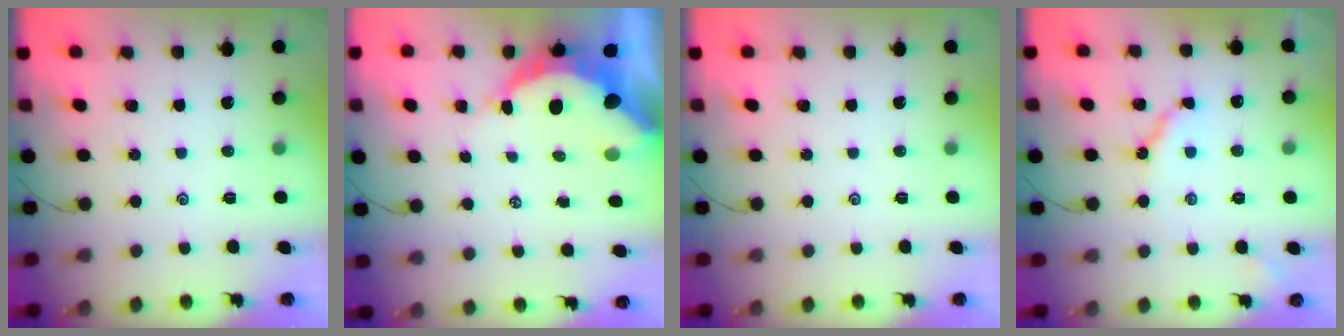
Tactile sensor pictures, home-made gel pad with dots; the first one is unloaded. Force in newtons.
{"total": 13.9, "press": 13.8, "slide": 1.6}
{"total": 0.0}
{"total": 6.0, "press": 5.9, "slide": 0.7}